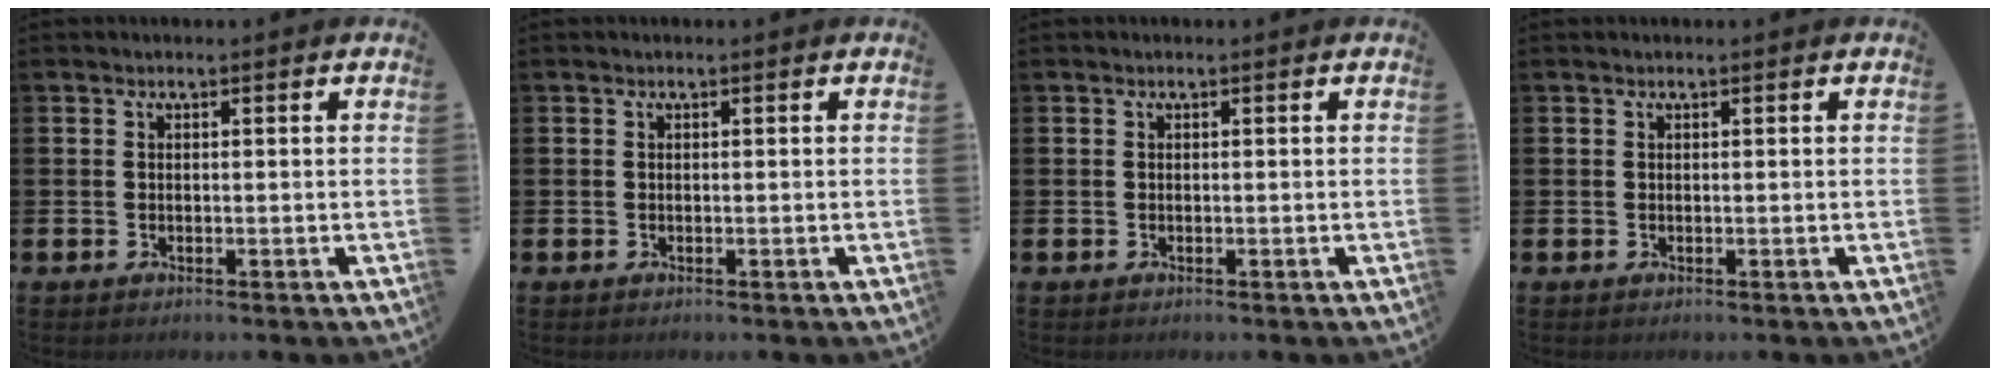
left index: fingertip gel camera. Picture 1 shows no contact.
{"total": 0.0}
{"total": 0.0}
{"total": 0.0}